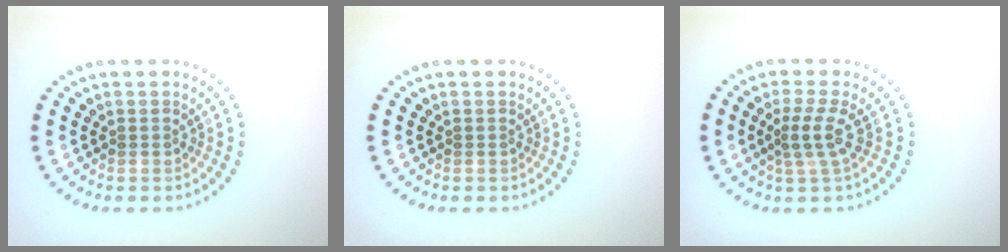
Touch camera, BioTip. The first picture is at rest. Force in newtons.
{"total": 0.0}
{"total": 2.6, "press": 1.8, "slide": 1.8}